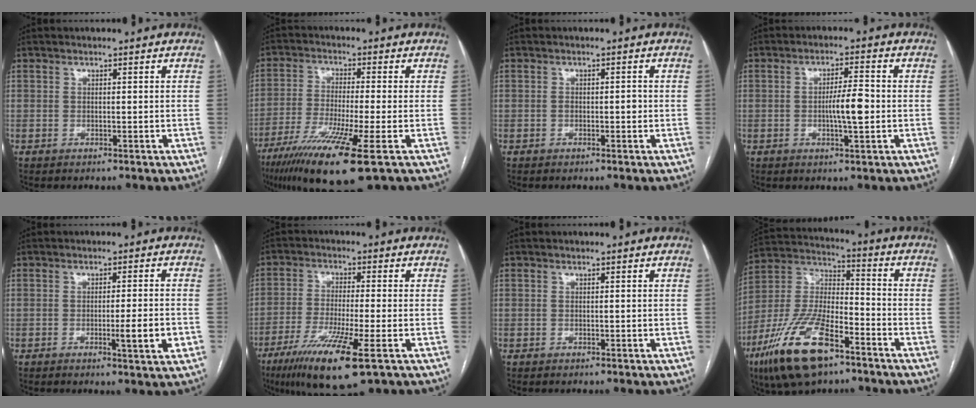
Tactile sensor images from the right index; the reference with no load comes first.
{"total": 13.8, "force": [-7.7, 0.1, 11.4], "torque": [-0.220, -0.041, -0.135]}
{"total": 1.5, "force": [-0.3, 0.6, 1.3], "torque": [-0.020, 0.002, -0.004]}
{"total": 5.4, "force": [-0.7, 0.7, 5.3], "torque": [-0.090, 0.002, -0.012]}
{"total": 5.3, "force": [-1.6, -0.1, 5.0], "torque": [-0.074, -0.008, -0.021]}
{"total": 12.4, "force": [-6.6, 0.6, 10.5], "torque": [-0.198, -0.035, -0.113]}
{"total": 0.0}
{"total": 18.2, "force": [-10.6, 6.5, 13.2], "torque": [-0.286, -0.010, -0.194]}